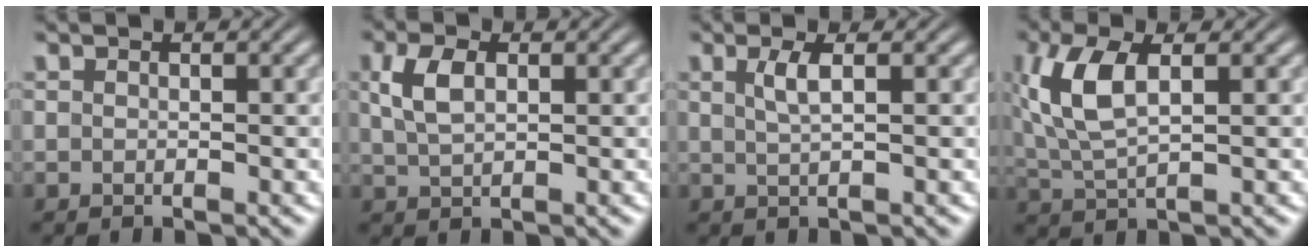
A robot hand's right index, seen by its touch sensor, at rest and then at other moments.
{"total": 2.7, "force": [0.7, 1.3, 2.3], "torque": [-0.049, -0.003, 0.019]}
{"total": 1.7, "force": [0.4, -0.2, 1.7], "torque": [-0.030, -0.004, 0.014]}
{"total": 5.2, "force": [1.4, 2.4, 4.4], "torque": [-0.108, -0.007, 0.036]}